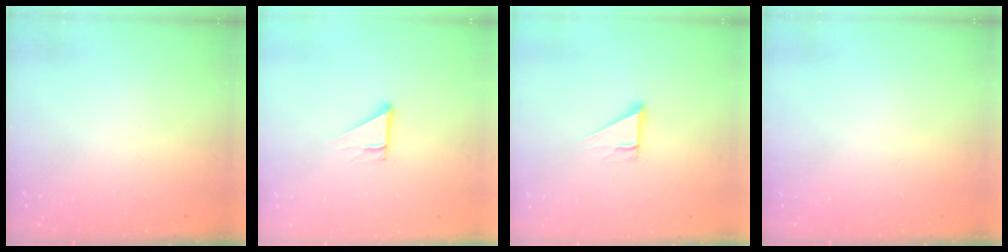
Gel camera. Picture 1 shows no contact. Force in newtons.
{"total": 2.7, "press": 2.7, "slide": 0.0}
{"total": 3.8, "press": 3.8, "slide": 0.3}
{"total": 0.0}